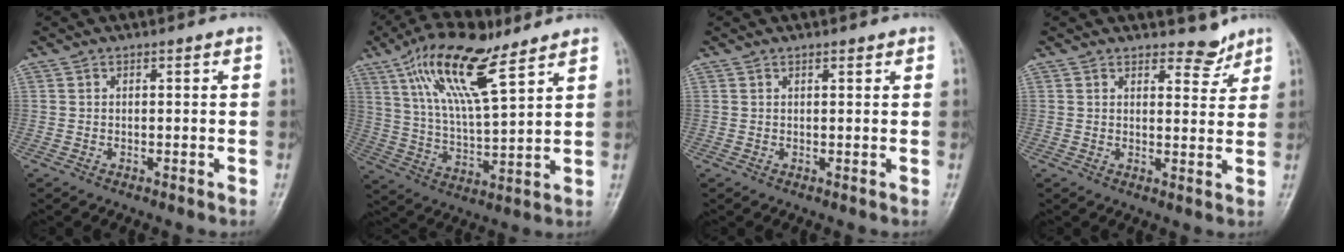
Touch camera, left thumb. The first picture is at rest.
{"total": 16.3, "force": [9.4, 5.2, 12.3], "torque": [-0.216, -0.028, 0.177]}
{"total": 1.0, "force": [0.8, 0.4, 0.6], "torque": [-0.007, -0.003, 0.009]}
{"total": 4.0, "force": [3.4, 1.7, 1.0], "torque": [0.008, -0.027, 0.048]}